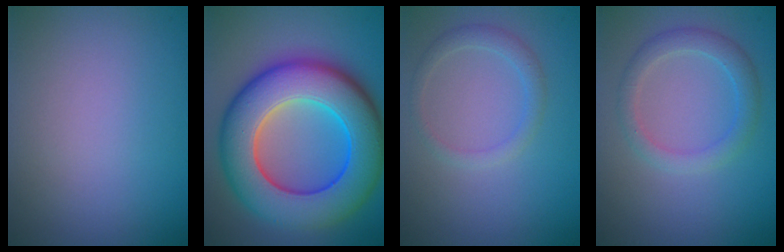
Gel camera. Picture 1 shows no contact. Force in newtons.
{"total": 13.1, "press": 13.1, "slide": 0.2}
{"total": 1.6, "press": 1.6, "slide": 0.1}
{"total": 2.5, "press": 2.5, "slide": 0.0}